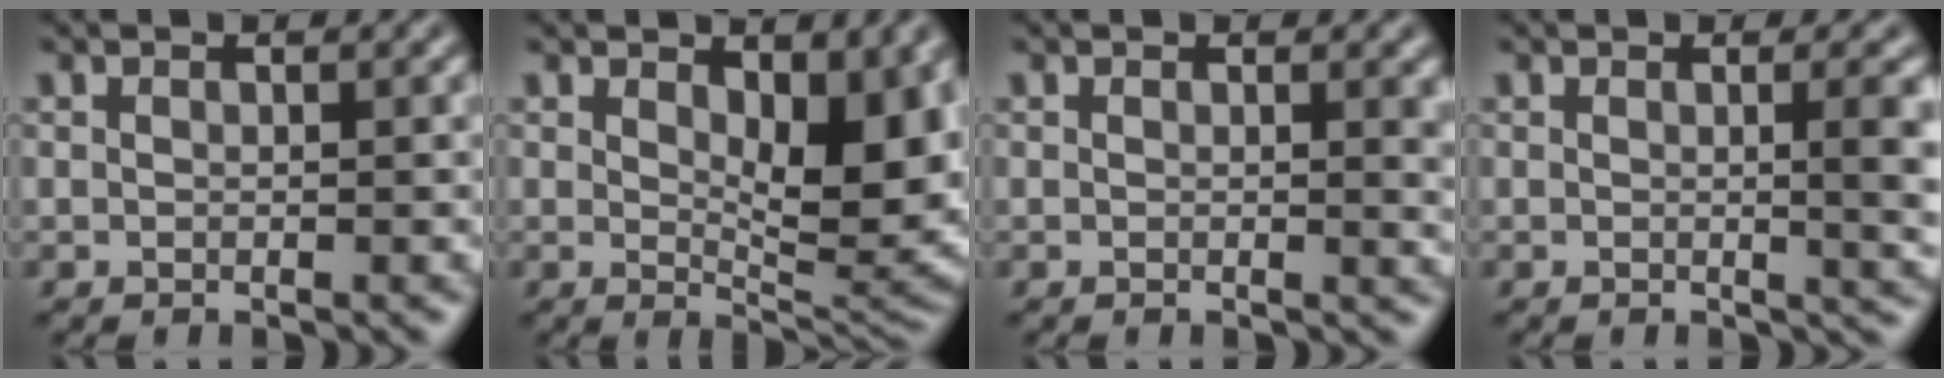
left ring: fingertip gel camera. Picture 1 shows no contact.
{"total": 8.2, "force": [1.8, 3.6, 7.1], "torque": [-0.102, -0.008, 0.034]}
{"total": 1.9, "force": [0.6, 0.6, 1.7], "torque": [-0.013, -0.001, 0.006]}
{"total": 4.2, "force": [0.2, 1.4, 3.9], "torque": [-0.037, 0.000, 0.001]}